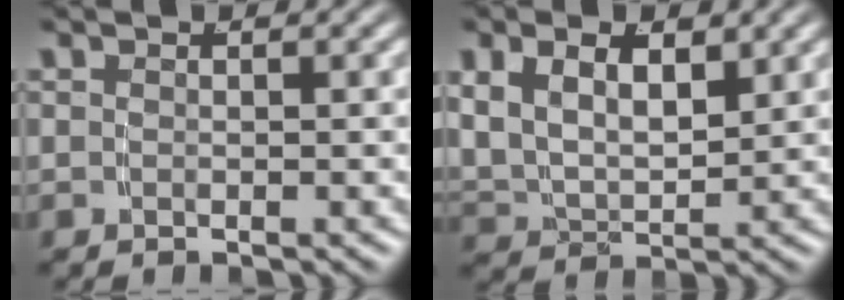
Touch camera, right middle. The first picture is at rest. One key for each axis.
{"total": 7.7, "fx": 1.5, "fy": 6.0, "fz": 4.5, "tx": -0.090, "ty": -0.001, "tz": 0.019}